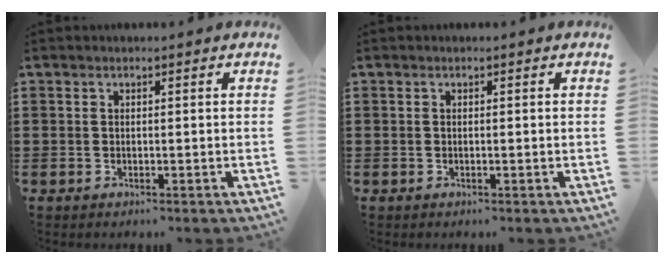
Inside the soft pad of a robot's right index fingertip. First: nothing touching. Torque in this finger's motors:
{"motor_torque": [0.21, 0.28, 0.00, 0.00]}